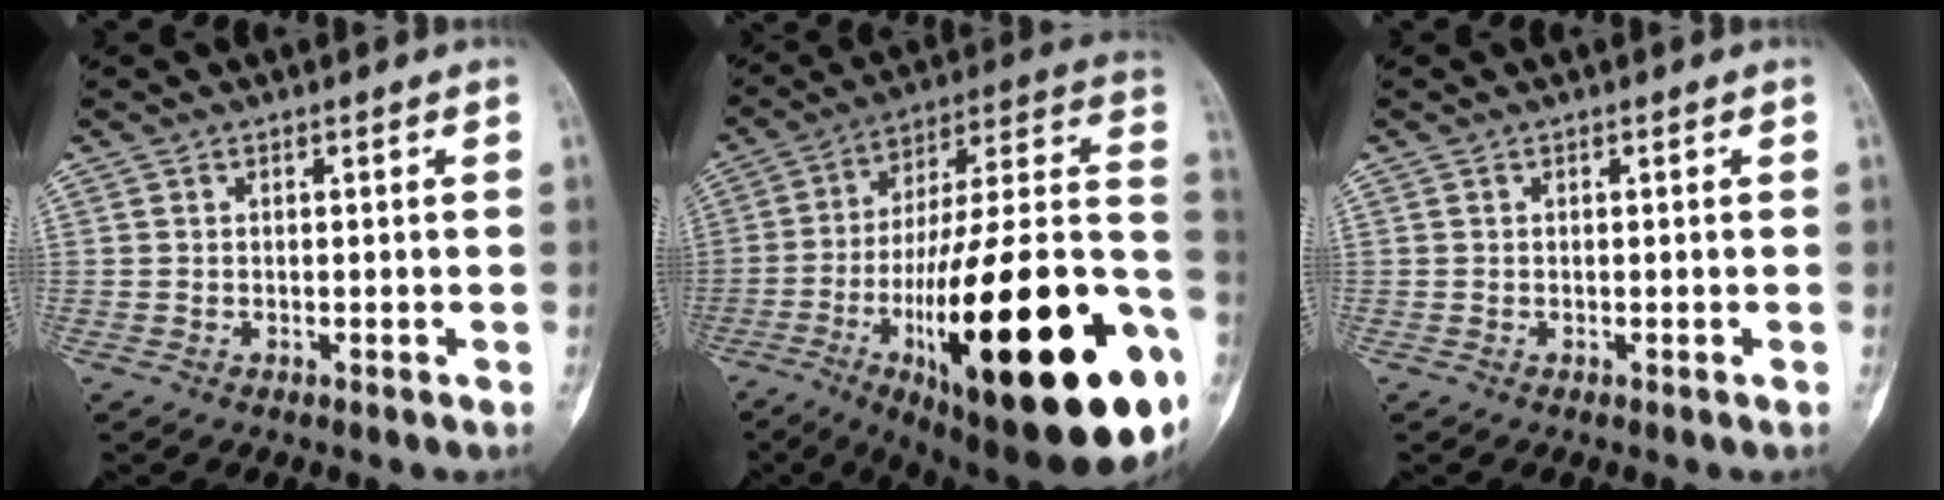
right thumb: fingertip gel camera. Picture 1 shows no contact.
{"total": 40.1, "force": [-11.5, 11.2, 36.8], "torque": [-0.480, 0.043, -0.177]}
{"total": 0.0}